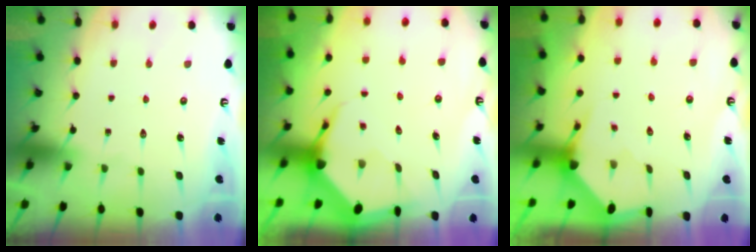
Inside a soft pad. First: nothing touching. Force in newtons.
{"total": 5.6, "press": 5.5, "slide": 0.8}
{"total": 3.5, "press": 3.4, "slide": 0.3}